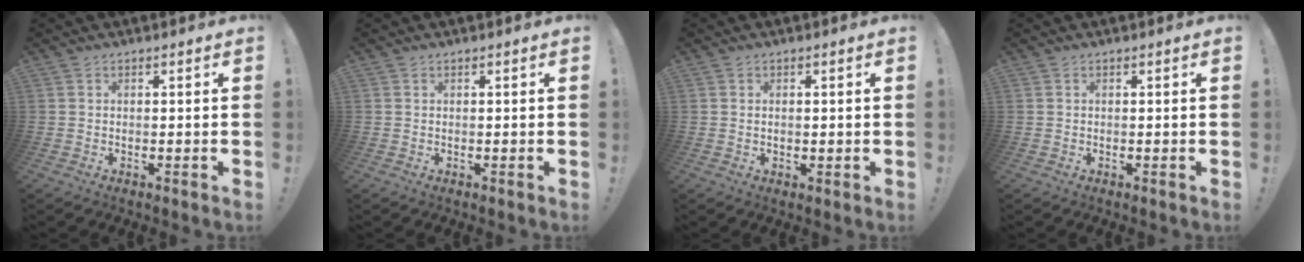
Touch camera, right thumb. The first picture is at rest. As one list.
[{"total": 0.0}, {"total": 1.0, "force": [0.2, 0.7, 0.7], "torque": [-0.011, 0.002, 0.002]}, {"total": 0.0}]